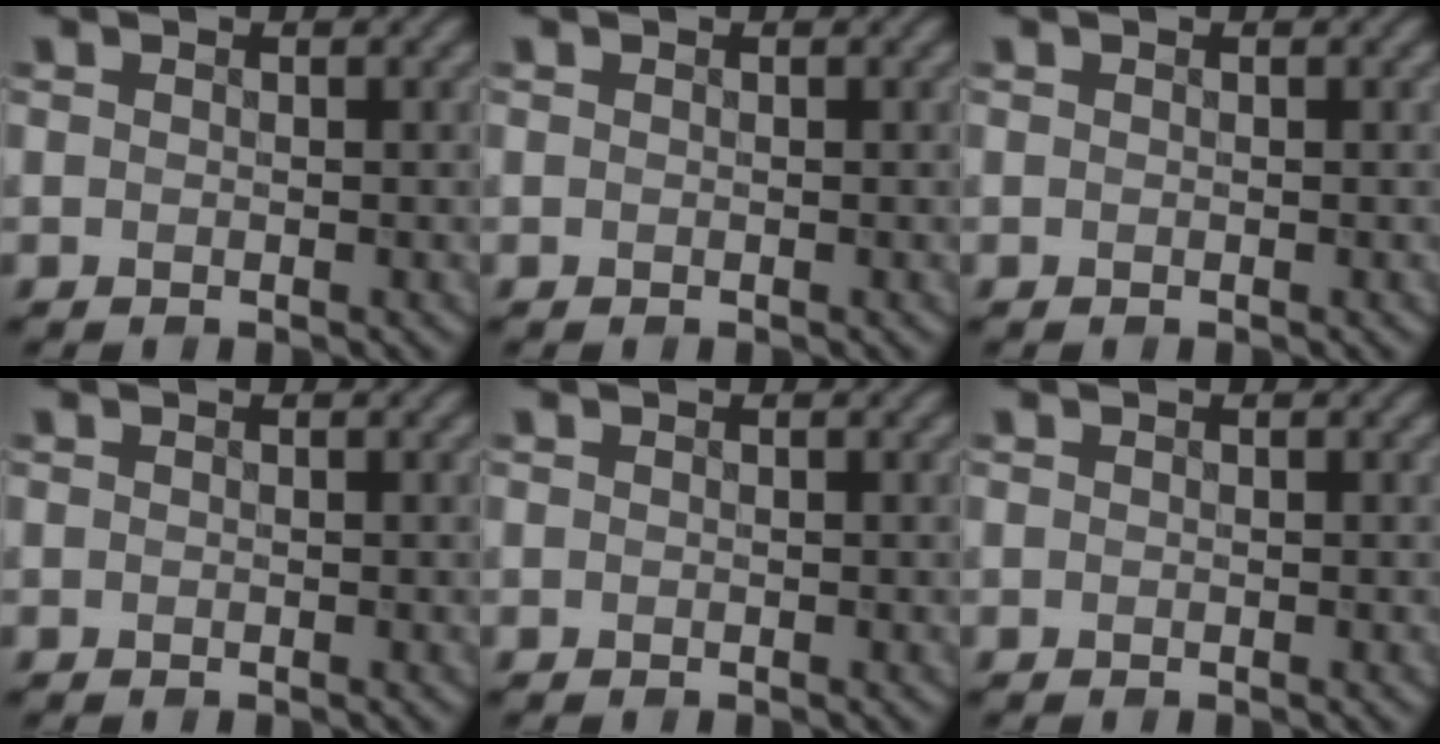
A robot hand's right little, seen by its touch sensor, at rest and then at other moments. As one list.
[{"total": 0.0}, {"total": 0.0}, {"total": 0.0}, {"total": 0.0}, {"total": 0.0}]